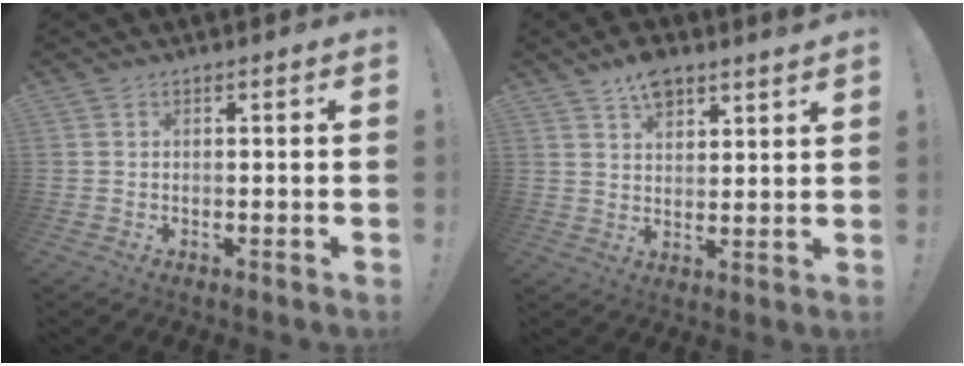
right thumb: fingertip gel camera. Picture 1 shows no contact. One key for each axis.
{"total": 7.3, "fx": 5.7, "fy": 3.1, "fz": 3.4, "tx": -0.048, "ty": -0.030, "tz": 0.101}